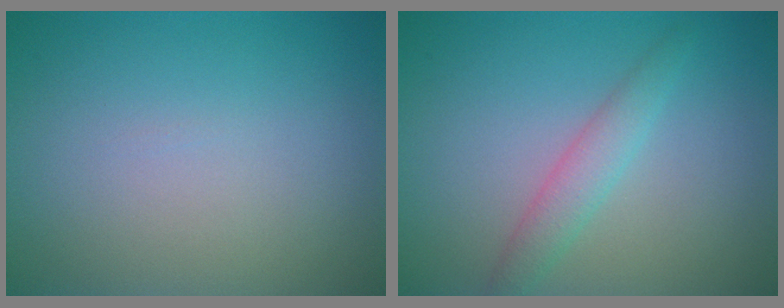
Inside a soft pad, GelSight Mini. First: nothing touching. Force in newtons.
{"total": 2.3, "press": 2.3, "slide": 0.0}